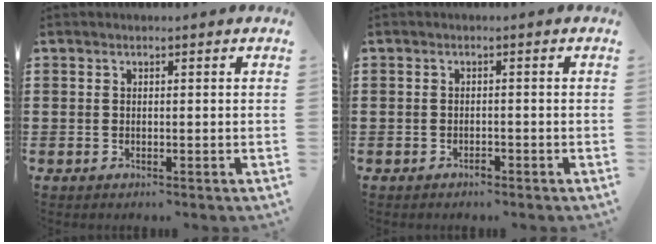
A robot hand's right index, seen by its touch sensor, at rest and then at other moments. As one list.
[{"total": 0.9, "force": [-0.8, 0.3, 0.3], "torque": [-0.009, -0.001, -0.017]}]